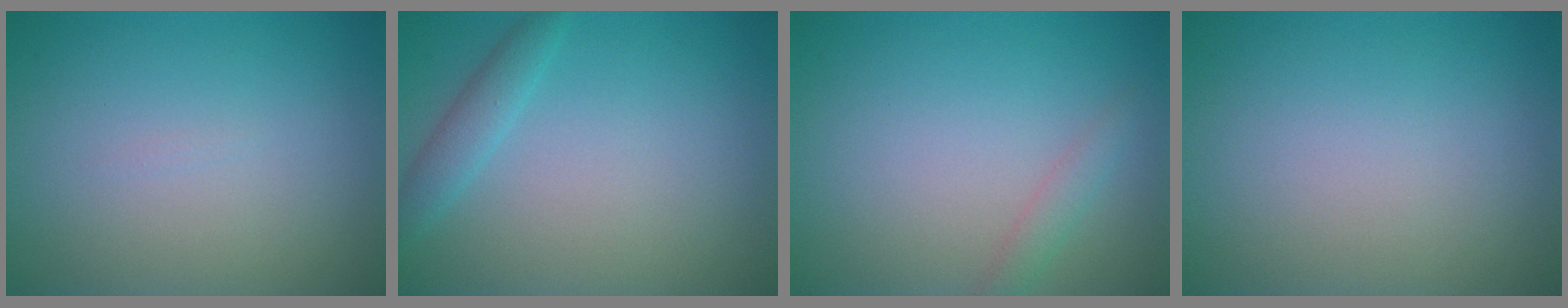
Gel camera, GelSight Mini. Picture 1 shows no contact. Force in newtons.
{"total": 1.9, "press": 1.9, "slide": 0.1}
{"total": 1.3, "press": 1.3, "slide": 0.0}
{"total": 0.0}